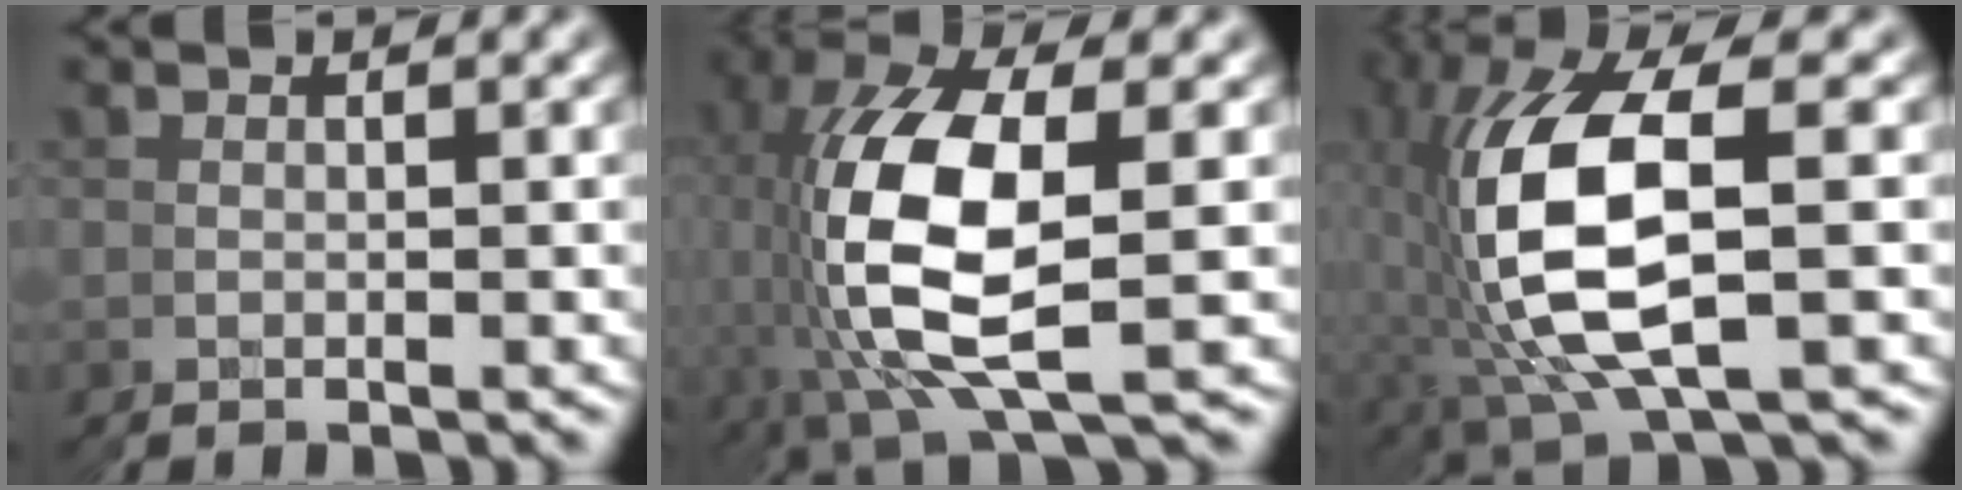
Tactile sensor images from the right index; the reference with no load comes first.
{"total": 11.0, "force": [0.8, 5.6, 9.5], "torque": [-0.229, -0.025, 0.042]}
{"total": 12.1, "force": [0.6, 6.5, 10.1], "torque": [-0.236, -0.023, 0.035]}